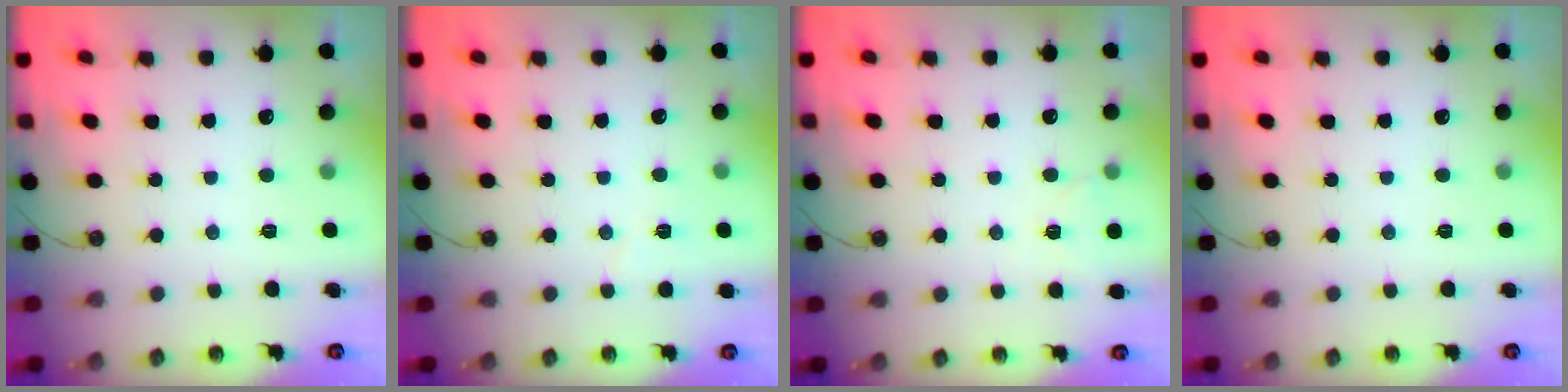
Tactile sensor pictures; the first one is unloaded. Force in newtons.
{"total": 3.9, "press": 3.7, "slide": 1.3}
{"total": 3.6, "press": 3.4, "slide": 1.1}
{"total": 0.0}